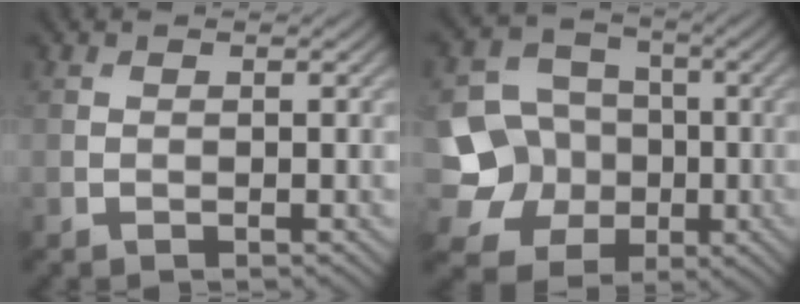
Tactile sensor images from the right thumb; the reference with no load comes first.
{"total": 11.2, "force": [-2.5, 10.1, 4.0], "torque": [-0.107, -0.019, -0.079]}